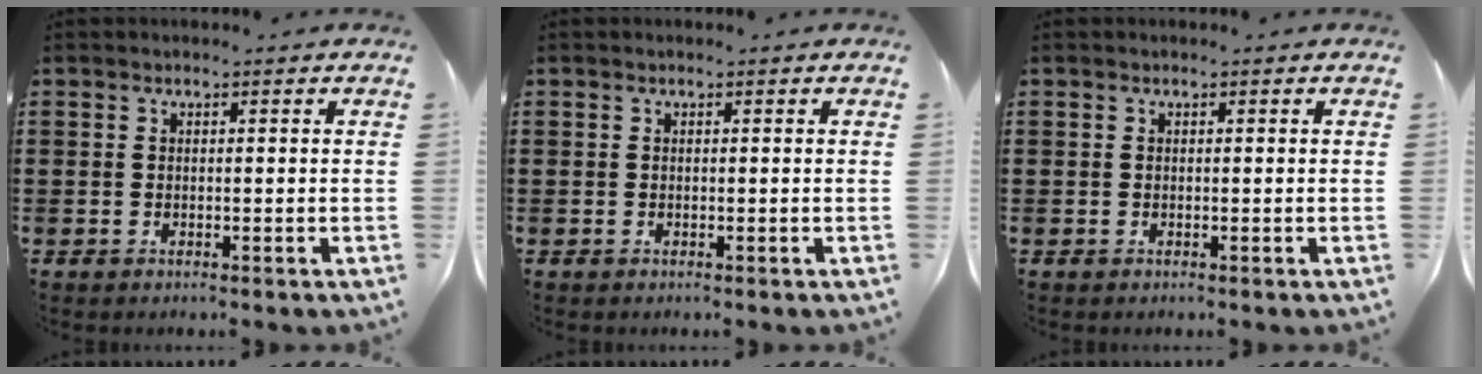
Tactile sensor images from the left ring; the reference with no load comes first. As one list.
[{"total": 0.0}, {"total": 0.0}]